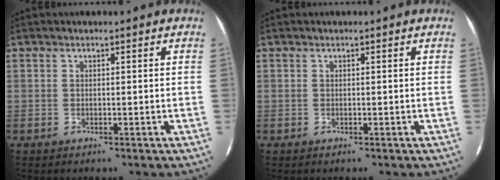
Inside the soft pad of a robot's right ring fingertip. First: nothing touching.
{"total": 0.0}